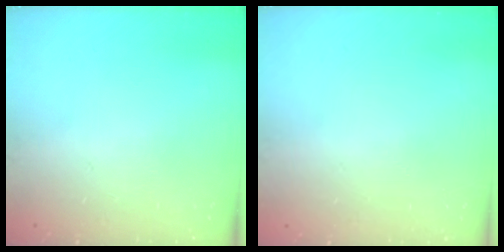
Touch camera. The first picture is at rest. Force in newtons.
{"total": 0.0}